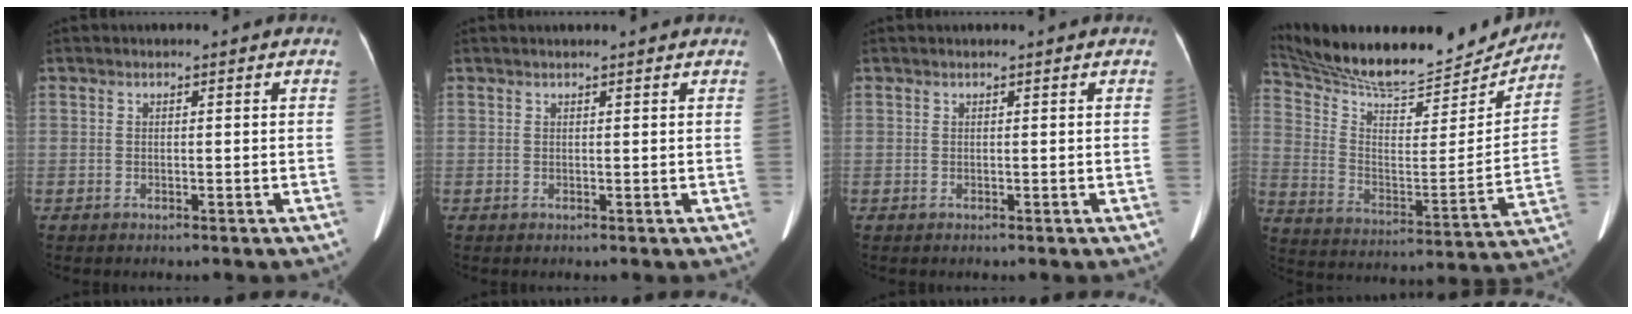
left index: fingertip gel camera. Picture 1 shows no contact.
{"total": 3.8, "force": [3.4, 0.2, 1.6], "torque": [-0.020, 0.027, 0.039]}
{"total": 0.9, "force": [0.8, 0.1, 0.3], "torque": [-0.006, 0.022, 0.013]}
{"total": 23.4, "force": [21.6, 4.8, 7.6], "torque": [-0.137, -0.032, 0.326]}